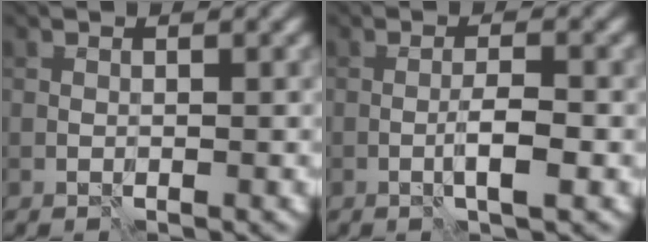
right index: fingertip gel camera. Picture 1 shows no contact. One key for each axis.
{"total": 2.3, "fx": -0.7, "fy": 0.3, "fz": 2.1, "tx": -0.035, "ty": 0.006, "tz": -0.015}